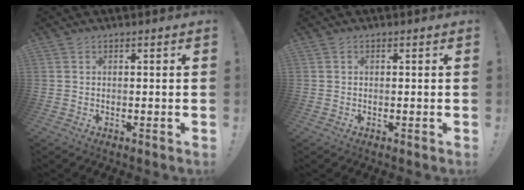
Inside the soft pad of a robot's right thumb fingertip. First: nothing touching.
{"total": 0.0}